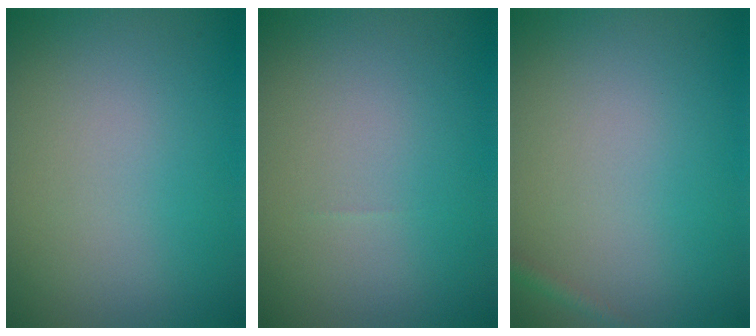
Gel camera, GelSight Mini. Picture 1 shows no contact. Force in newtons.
{"total": 0.0}
{"total": 0.8, "press": 0.8, "slide": 0.1}